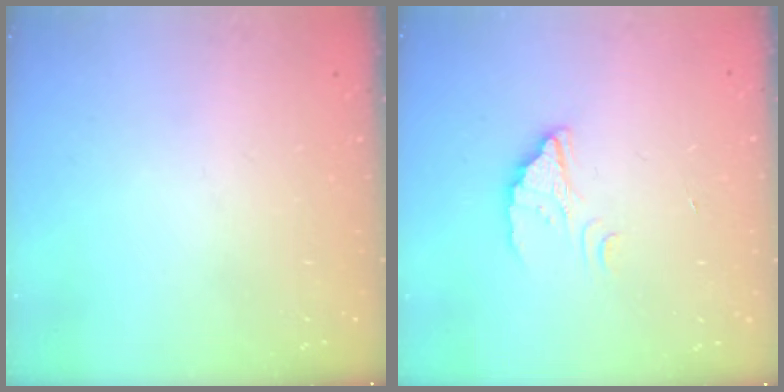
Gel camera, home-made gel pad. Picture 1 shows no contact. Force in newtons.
{"total": 2.7, "press": 2.7, "slide": 0.1}